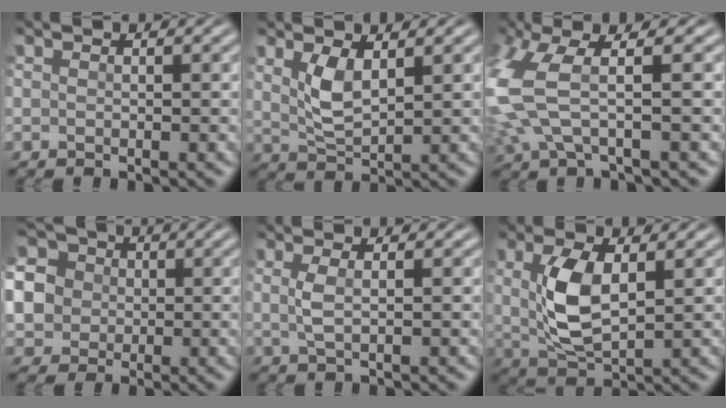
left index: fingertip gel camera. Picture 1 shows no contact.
{"total": 2.7, "force": [1.1, 0.8, 2.4], "torque": [-0.056, -0.003, 0.027]}
{"total": 7.1, "force": [0.6, 2.7, 6.5], "torque": [-0.178, -0.002, 0.007]}
{"total": 8.9, "force": [0.0, 8.3, 3.2], "torque": [-0.111, 0.014, -0.022]}
{"total": 1.6, "force": [0.2, 0.3, 1.5], "torque": [-0.039, 0.001, 0.006]}
{"total": 5.4, "force": [0.7, 2.2, 4.9], "torque": [-0.108, 0.000, 0.019]}